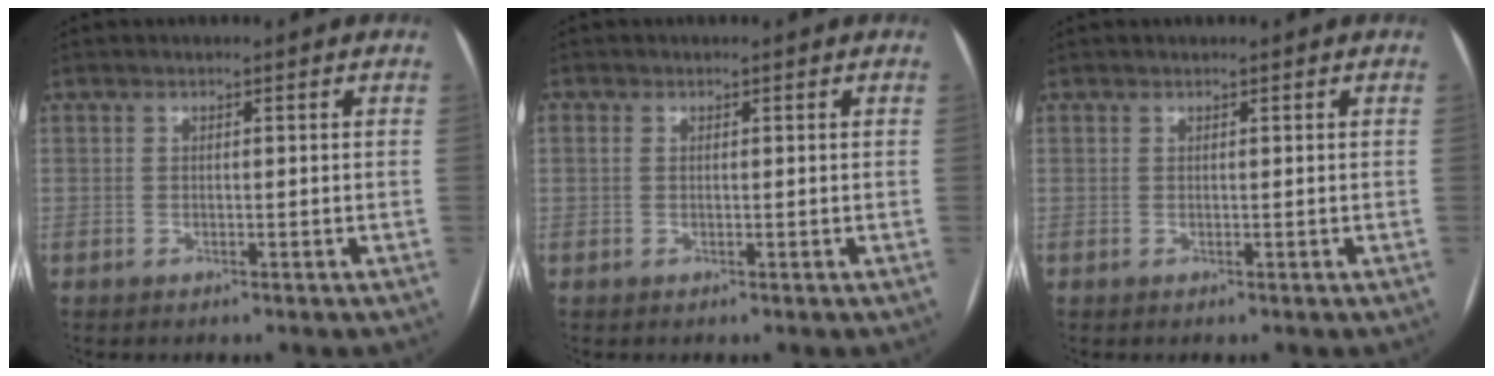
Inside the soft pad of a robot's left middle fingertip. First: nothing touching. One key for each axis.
{"total": 0.8, "fx": -0.4, "fy": -0.6, "fz": -0.1, "tx": -0.001, "ty": -0.002, "tz": -0.008}
{"total": 0.0}